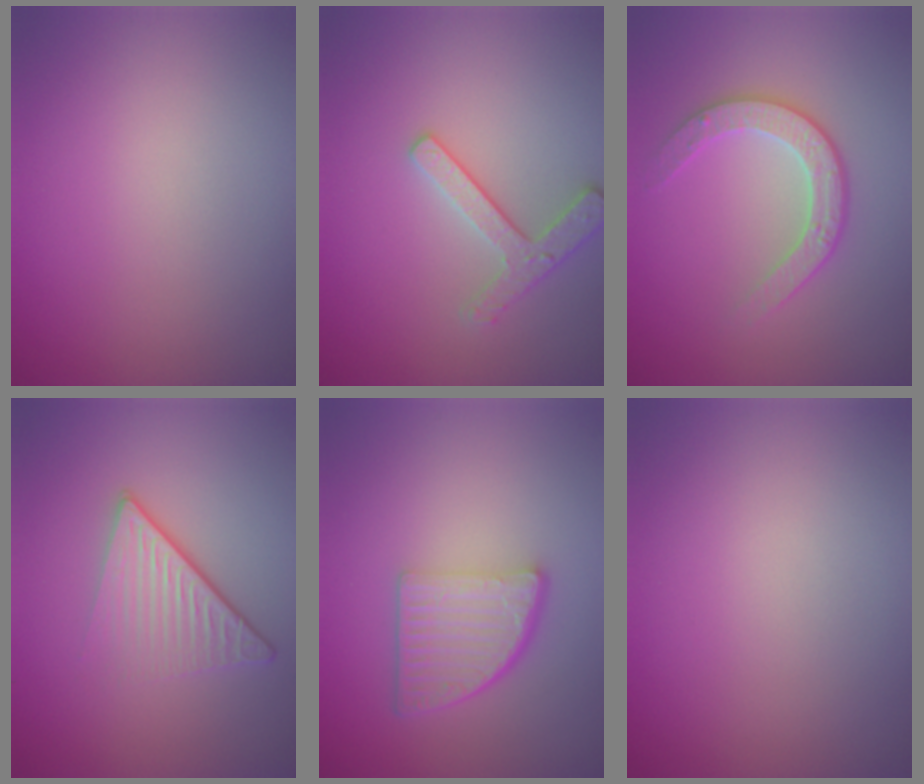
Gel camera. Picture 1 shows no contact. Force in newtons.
{"total": 2.4, "press": 2.3, "slide": 0.5}
{"total": 3.0, "press": 2.8, "slide": 1.0}
{"total": 4.6, "press": 2.8, "slide": 3.6}
{"total": 4.8, "press": 3.4, "slide": 3.4}
{"total": 0.0}